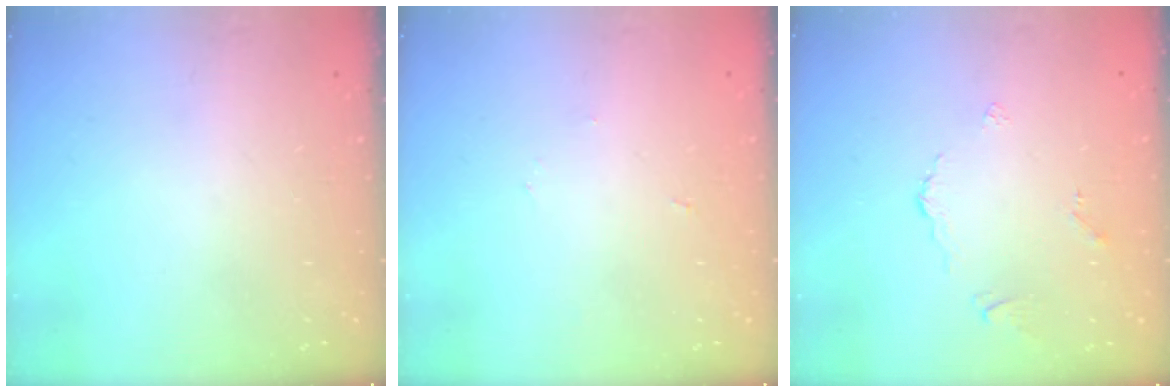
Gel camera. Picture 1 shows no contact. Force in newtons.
{"total": 2.4, "press": 2.4, "slide": 0.2}
{"total": 2.7, "press": 2.6, "slide": 0.6}